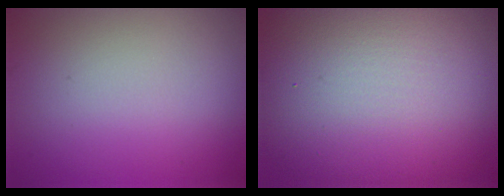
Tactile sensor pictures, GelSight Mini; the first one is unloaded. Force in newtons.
{"total": 17.6, "press": 17.6, "slide": 1.0}